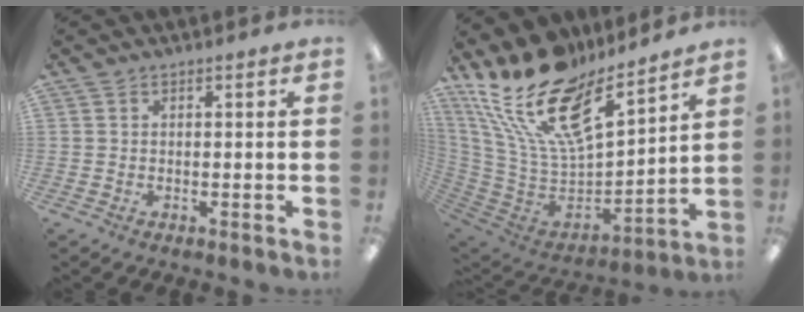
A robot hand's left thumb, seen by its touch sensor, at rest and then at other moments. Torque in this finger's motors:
{"motor_torque": [0.83, 0.55, 1.41, -1.36, 0.58]}